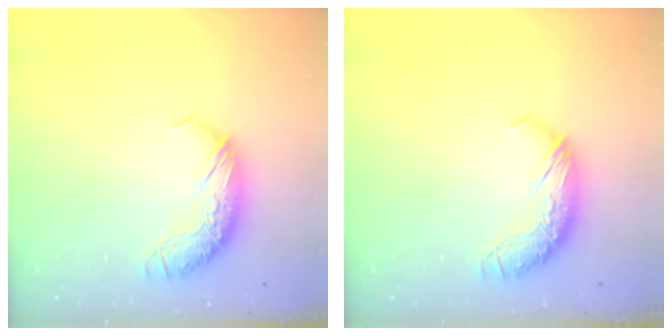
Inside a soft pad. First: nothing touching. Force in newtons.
{"total": 0.0}